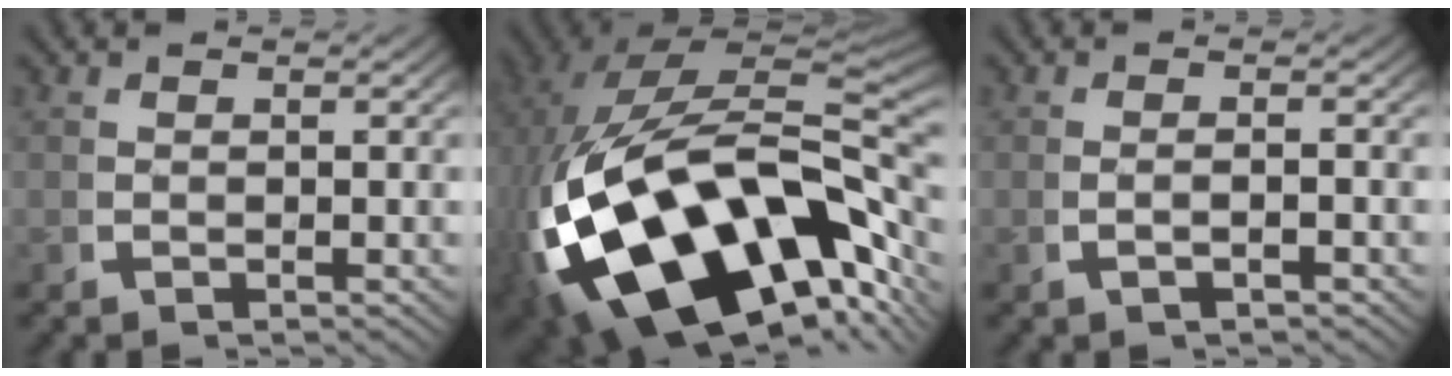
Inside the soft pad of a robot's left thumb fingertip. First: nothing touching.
{"total": 27.4, "force": [-5.6, 16.3, 21.3], "torque": [-0.414, -0.081, -0.046]}
{"total": 1.3, "force": [-0.7, 0.3, 1.1], "torque": [-0.027, -0.001, -0.009]}